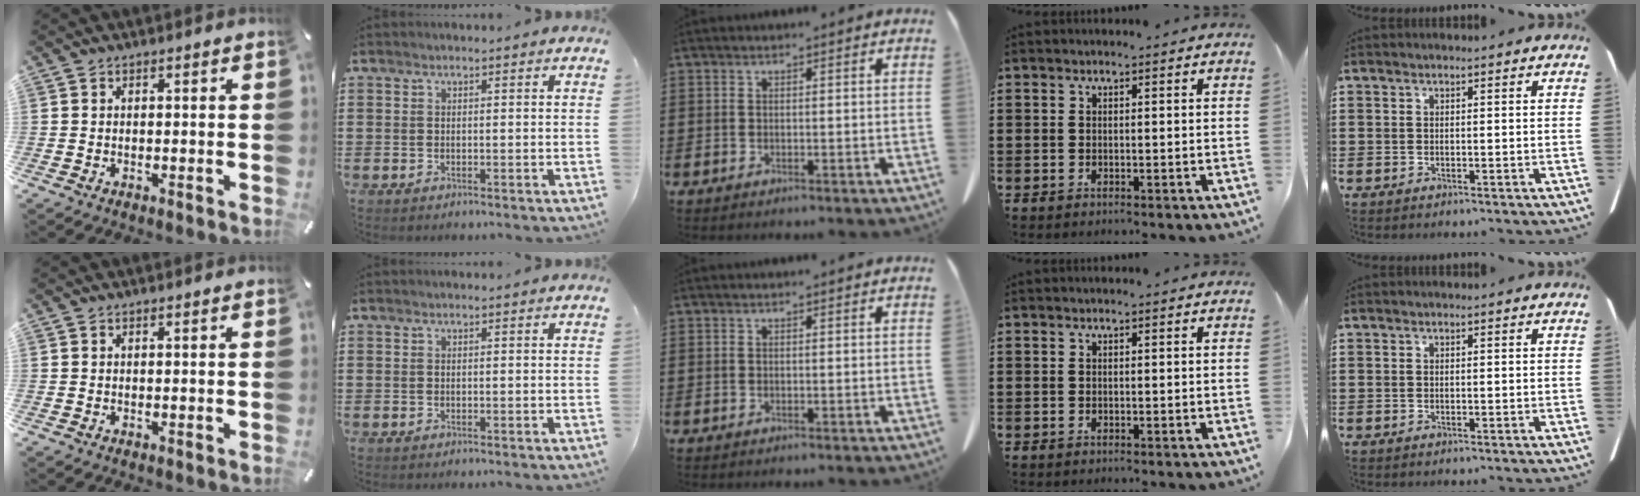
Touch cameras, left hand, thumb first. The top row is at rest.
{}